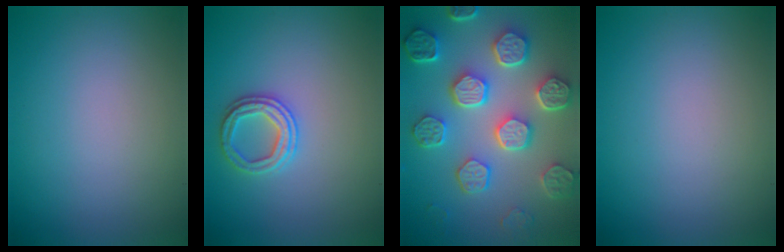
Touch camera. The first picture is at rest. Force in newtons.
{"total": 2.4, "press": 2.4, "slide": 0.2}
{"total": 8.1, "press": 6.2, "slide": 5.3}
{"total": 0.0}